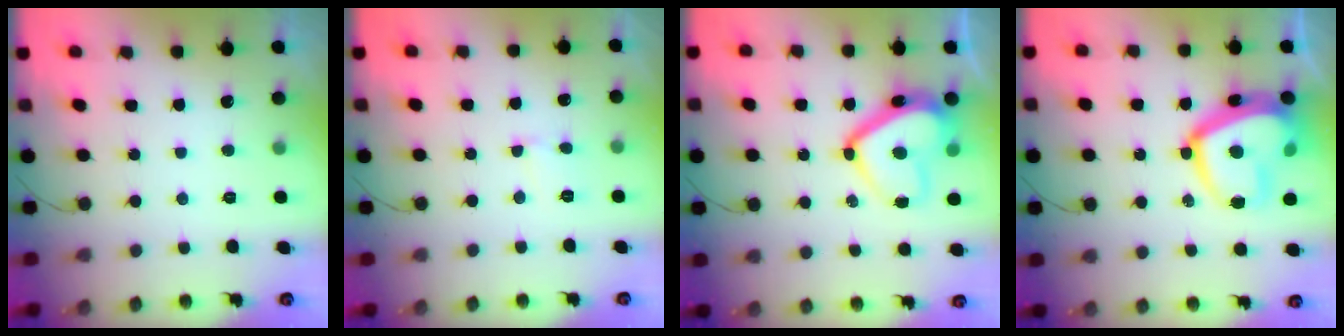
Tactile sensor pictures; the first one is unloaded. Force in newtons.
{"total": 2.6, "press": 2.6, "slide": 0.3}
{"total": 15.3, "press": 15.2, "slide": 1.8}
{"total": 19.2, "press": 19.1, "slide": 1.5}